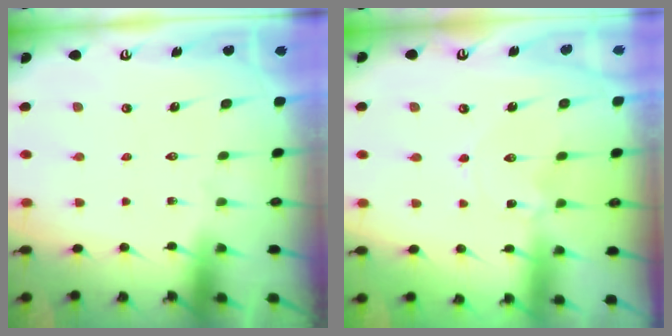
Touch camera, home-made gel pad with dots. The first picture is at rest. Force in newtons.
{"total": 0.0}